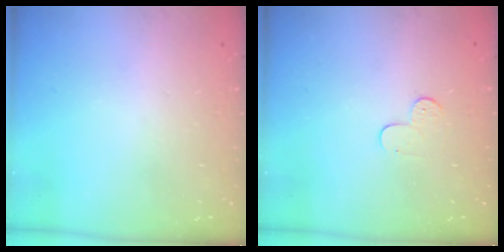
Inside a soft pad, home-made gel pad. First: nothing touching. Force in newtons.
{"total": 3.9, "press": 3.8, "slide": 0.3}